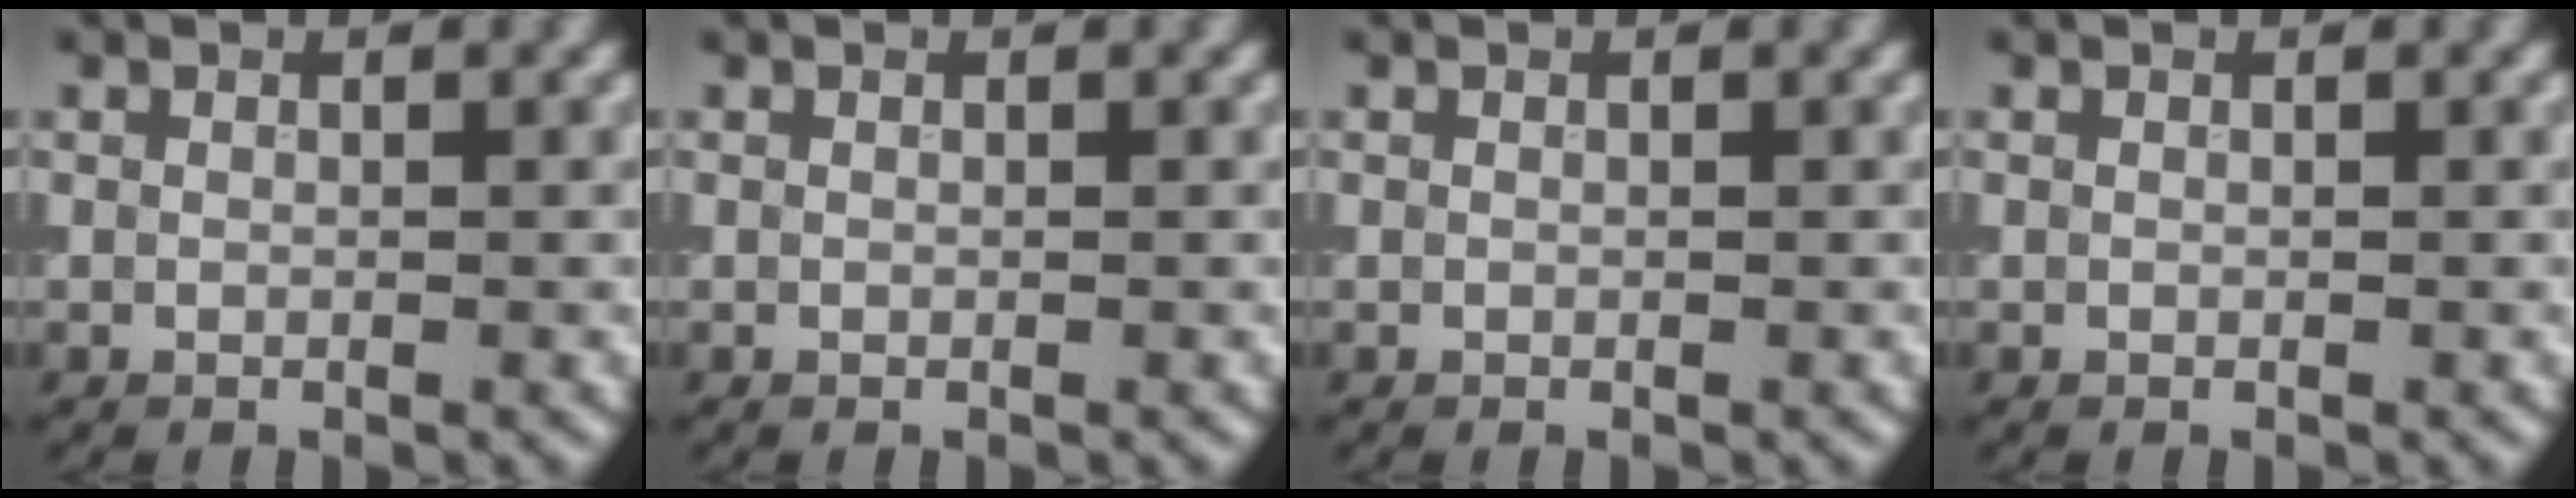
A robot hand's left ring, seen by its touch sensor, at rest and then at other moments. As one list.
[{"total": 0.0}, {"total": 0.0}, {"total": 0.0}]